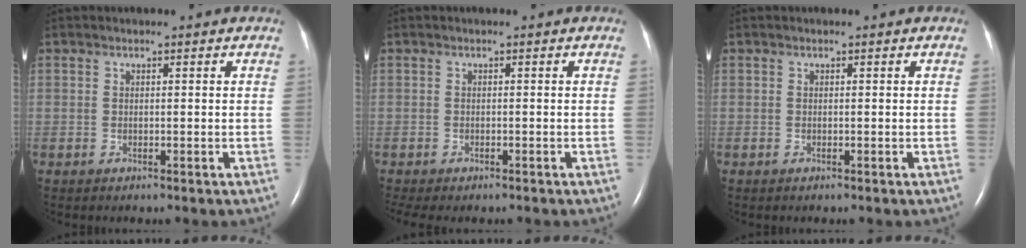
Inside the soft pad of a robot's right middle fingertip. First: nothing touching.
{"total": 4.7, "force": [-3.8, 1.4, 2.3], "torque": [-0.034, -0.006, -0.049]}
{"total": 0.0}